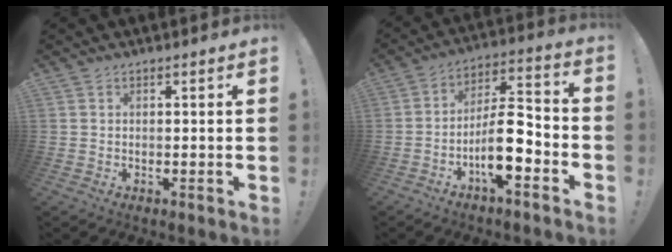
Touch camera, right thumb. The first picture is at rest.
{"total": 14.0, "force": [-5.6, 4.7, 11.9], "torque": [-0.219, 0.030, -0.089]}